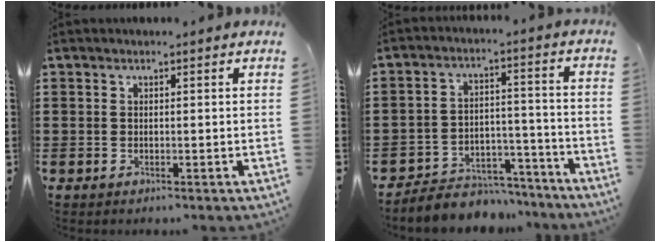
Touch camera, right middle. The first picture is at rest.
{"total": 5.9, "force": [-5.5, 1.9, 0.4], "torque": [-0.007, 0.020, -0.109]}